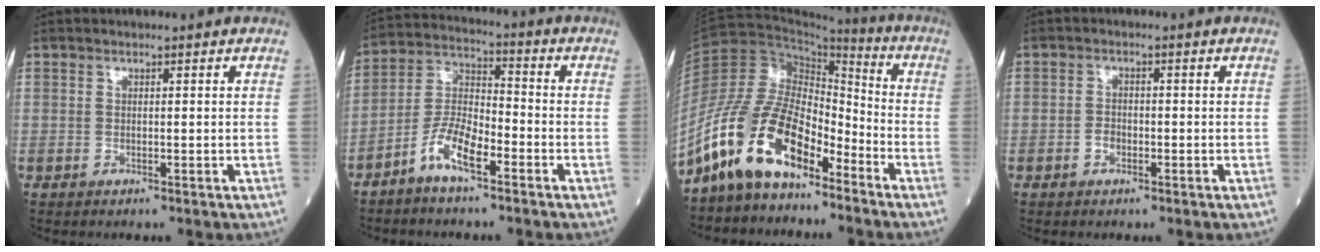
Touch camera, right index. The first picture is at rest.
{"total": 8.0, "force": [-4.8, 2.3, 6.0], "torque": [-0.128, 0.007, -0.098]}
{"total": 13.7, "force": [-9.6, 5.6, 8.0], "torque": [-0.173, 0.023, -0.185]}
{"total": 1.8, "force": [-0.8, 1.2, 1.1], "torque": [-0.013, 0.006, -0.014]}